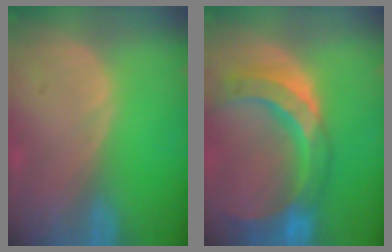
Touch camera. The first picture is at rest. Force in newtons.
{"total": 11.5, "press": 9.7, "slide": 6.1}